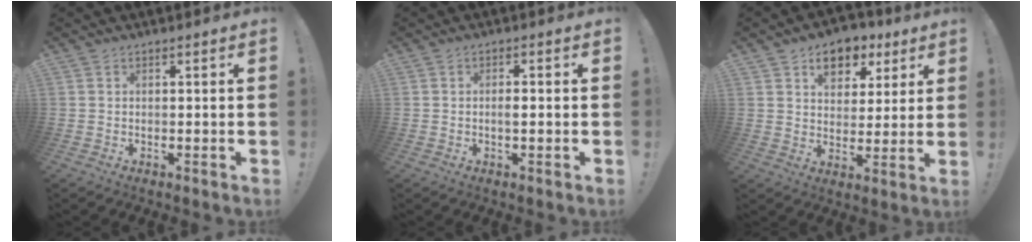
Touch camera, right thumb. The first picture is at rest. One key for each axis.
{"total": 1.7, "fx": -0.3, "fy": 0.4, "fz": 1.7, "tx": -0.030, "ty": 0.002, "tz": -0.007}
{"total": 9.4, "fx": 5.3, "fy": 6.5, "fz": 4.1, "tx": -0.052, "ty": -0.028, "tz": 0.097}